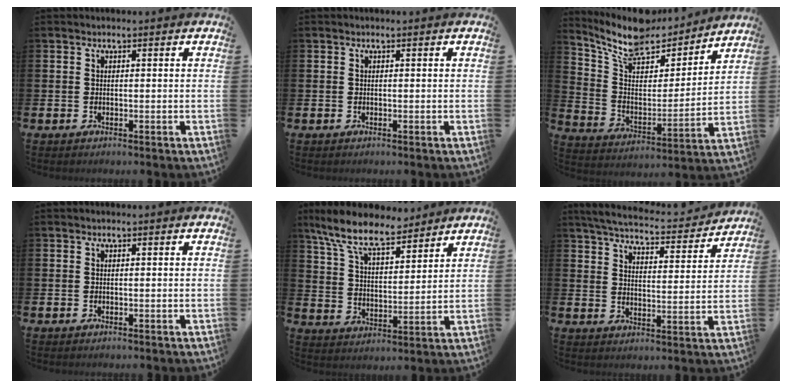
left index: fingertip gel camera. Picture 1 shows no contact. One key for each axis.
{"total": 0.0}
{"total": 10.1, "fx": 8.9, "fy": 3.9, "fz": 3.0, "tx": -0.095, "ty": -0.065, "tz": 0.155}
{"total": 0.0}
{"total": 10.2, "fx": 8.7, "fy": 2.9, "fz": 4.4, "tx": -0.122, "ty": -0.036, "tz": 0.159}
{"total": 5.6, "fx": 5.4, "fy": 0.6, "fz": 1.5, "tx": -0.047, "ty": -0.043, "tz": 0.090}